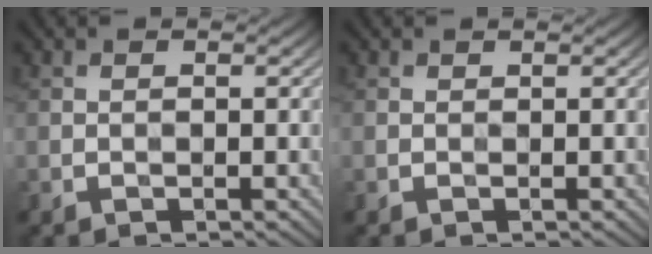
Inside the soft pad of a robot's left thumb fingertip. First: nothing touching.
{"total": 0.0}